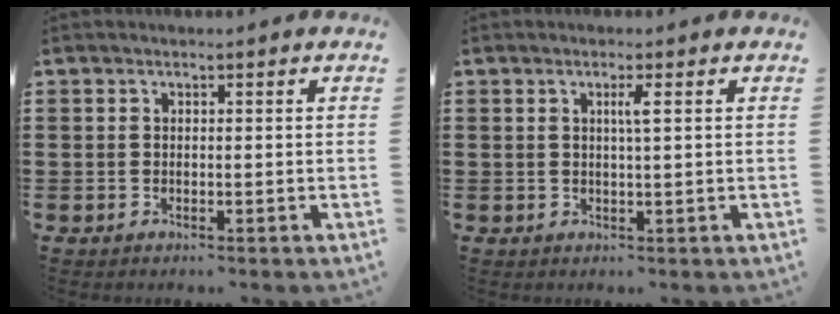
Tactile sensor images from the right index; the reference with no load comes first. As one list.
[{"total": 1.8, "force": [0.5, -0.2, 1.7], "torque": [-0.033, -0.003, 0.006]}]